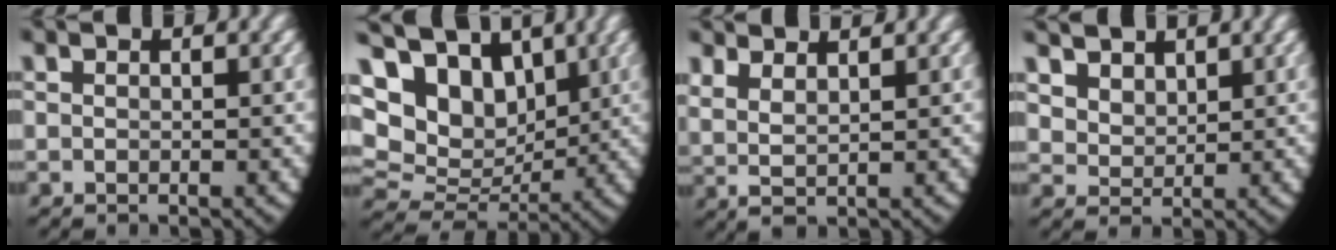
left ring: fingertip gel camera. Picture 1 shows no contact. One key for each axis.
{"total": 15.1, "fx": 3.0, "fy": 12.3, "fz": 8.3, "tx": -0.180, "ty": -0.023, "tz": 0.049}
{"total": 4.2, "fx": 2.2, "fy": 2.7, "fz": 2.5, "tx": -0.067, "ty": -0.002, "tz": 0.039}
{"total": 3.6, "fx": 2.7, "fy": 2.2, "fz": 1.1, "tx": -0.031, "ty": -0.008, "tz": 0.056}